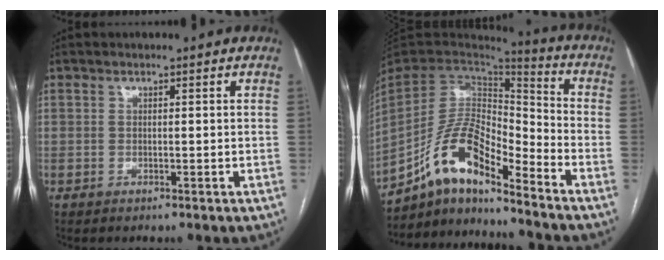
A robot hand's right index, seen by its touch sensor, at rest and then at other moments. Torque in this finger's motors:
{"motor_torque": [0.97, -1.17, 0.95, 0.21]}